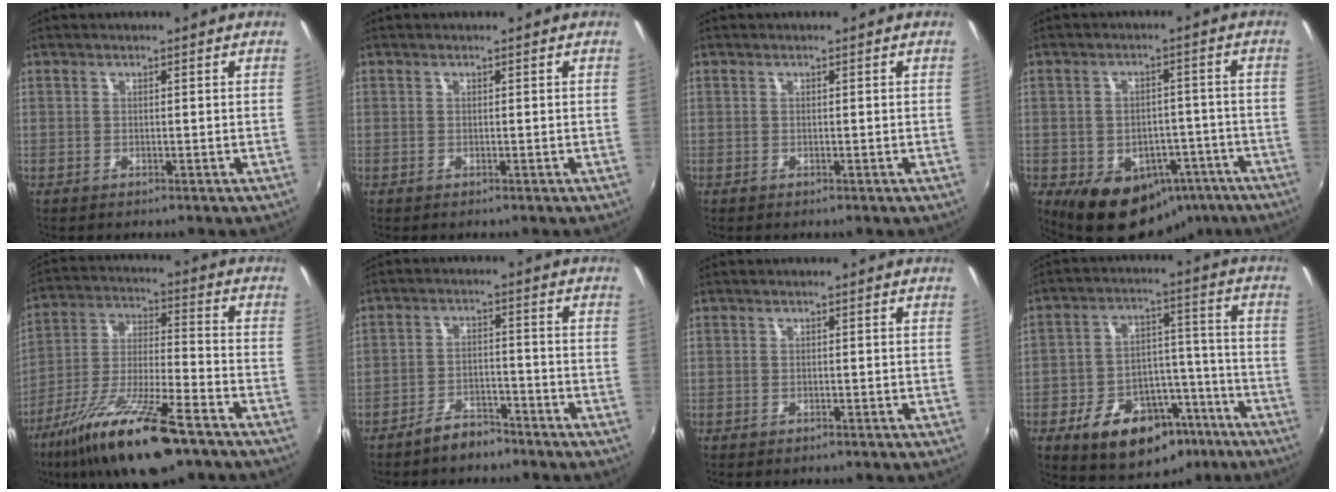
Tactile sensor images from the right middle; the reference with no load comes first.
{"total": 0.0}
{"total": 0.0}
{"total": 13.0, "force": [-7.3, 9.2, 5.7], "torque": [-0.103, 0.023, -0.074]}
{"total": 19.7, "force": [-12.7, 4.4, 14.3], "torque": [-0.274, -0.035, -0.225]}
{"total": 5.3, "force": [-4.5, 2.0, 2.1], "torque": [-0.051, 0.013, -0.068]}
{"total": 0.8, "force": [-0.6, 0.5, 0.3], "torque": [-0.006, -0.002, -0.010]}
{"total": 18.2, "force": [-10.8, 10.8, 9.9], "torque": [-0.181, 0.032, -0.139]}